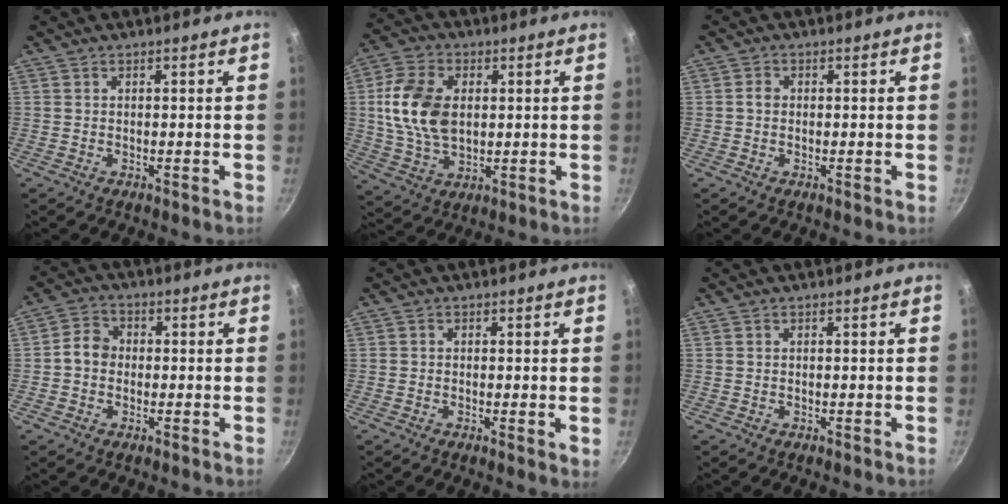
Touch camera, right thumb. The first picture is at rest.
{"total": 13.4, "force": [1.7, 8.8, 10.0], "torque": [-0.178, -0.002, 0.031]}
{"total": 1.6, "force": [0.0, 1.3, 0.9], "torque": [-0.014, 0.008, -0.001]}
{"total": 4.7, "force": [-0.4, 4.0, 2.4], "torque": [-0.025, 0.016, -0.019]}
{"total": 1.5, "force": [0.0, 0.5, 1.4], "torque": [-0.021, -0.004, -0.004]}
{"total": 0.0}